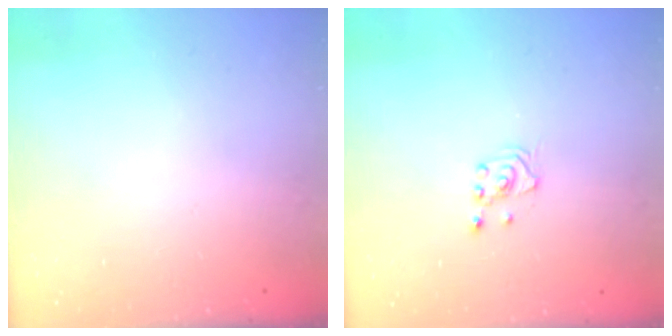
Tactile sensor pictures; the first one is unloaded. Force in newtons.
{"total": 2.1, "press": 2.1, "slide": 0.1}